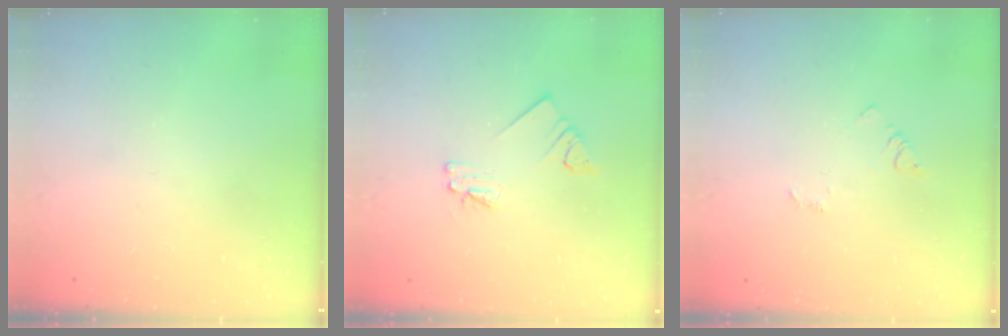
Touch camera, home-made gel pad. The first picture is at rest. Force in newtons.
{"total": 2.3, "press": 2.3, "slide": 0.1}
{"total": 2.9, "press": 2.9, "slide": 0.3}